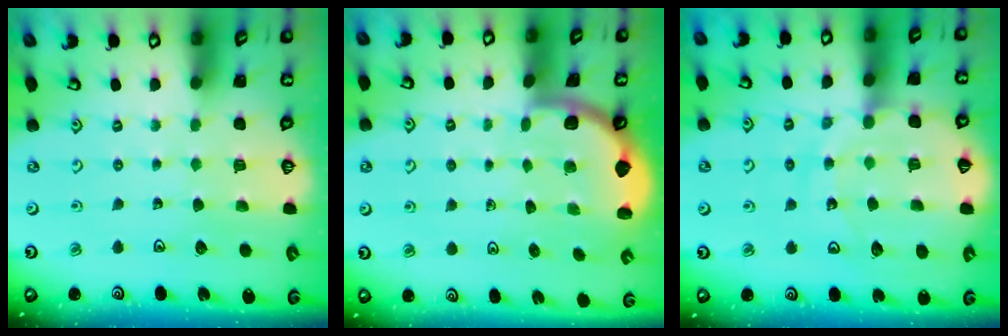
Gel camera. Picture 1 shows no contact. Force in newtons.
{"total": 1.3, "press": 1.3, "slide": 0.1}
{"total": 14.4, "press": 14.3, "slide": 1.8}